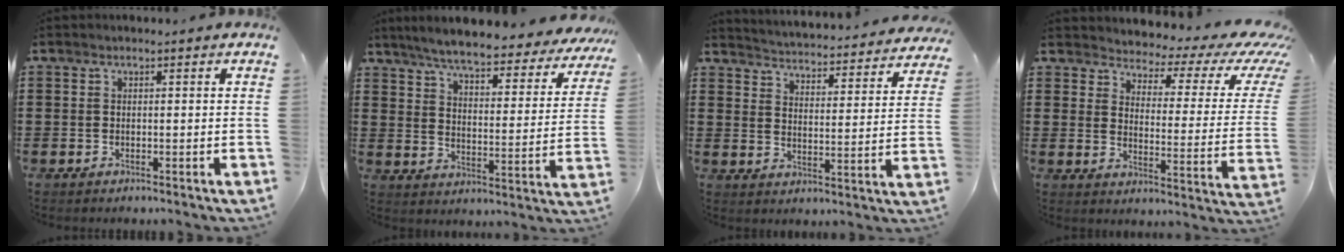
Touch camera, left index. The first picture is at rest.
{"total": 6.5, "force": [5.9, 0.2, 2.7], "torque": [-0.080, -0.039, 0.098]}
{"total": 3.5, "force": [3.4, -0.5, -0.1], "torque": [-0.022, -0.038, 0.052]}
{"total": 3.4, "force": [2.6, 1.3, 1.7], "torque": [-0.036, -0.029, 0.034]}